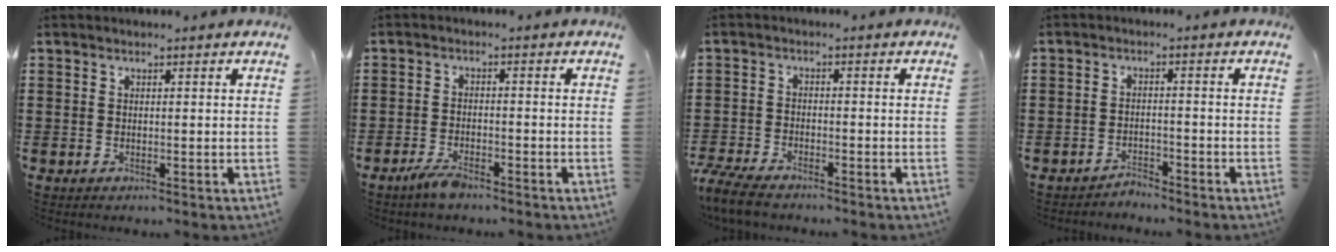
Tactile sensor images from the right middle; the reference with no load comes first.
{"total": 2.9, "force": [-2.2, 0.7, 1.7], "torque": [-0.043, 0.000, -0.045]}
{"total": 4.5, "force": [-4.2, 0.6, 1.5], "torque": [-0.052, -0.009, -0.091]}
{"total": 2.5, "force": [-2.5, 0.3, -0.2], "torque": [-0.006, 0.004, -0.055]}